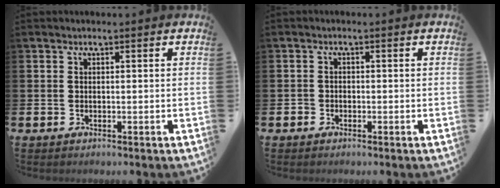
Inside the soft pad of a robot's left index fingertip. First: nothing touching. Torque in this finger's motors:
{"motor_torque": [-0.05, -0.06, -0.03, 0.00]}